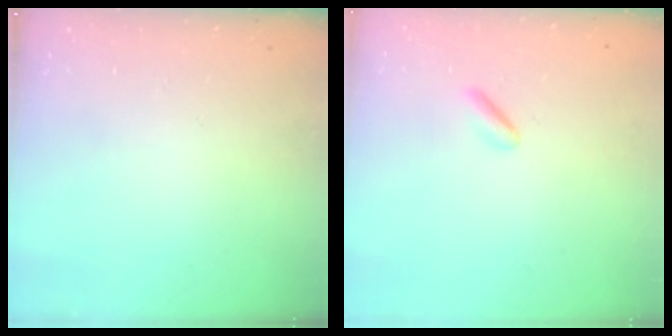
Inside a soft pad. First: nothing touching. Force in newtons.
{"total": 1.4, "press": 1.1, "slide": 0.9}